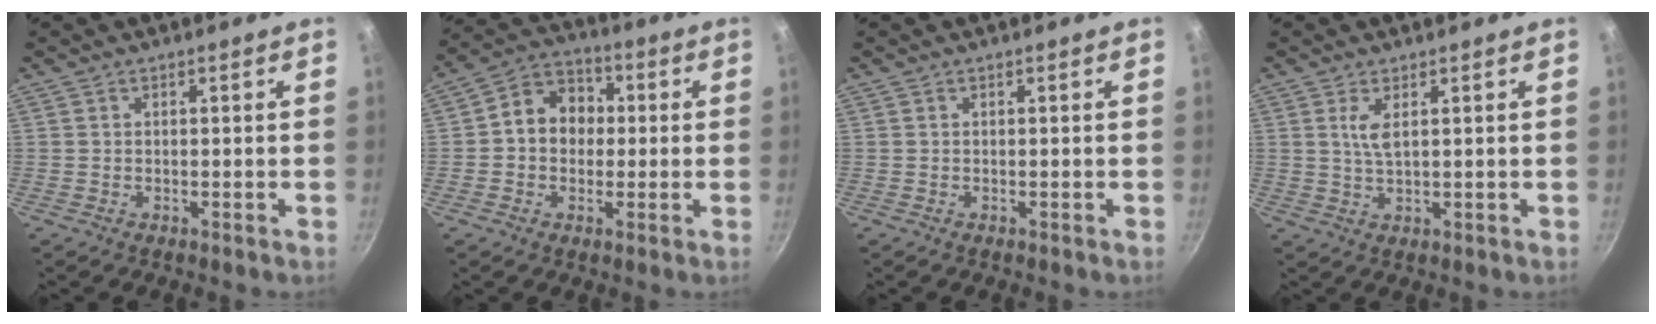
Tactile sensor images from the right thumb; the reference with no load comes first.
{"total": 9.8, "force": [0.4, 8.2, 5.4], "torque": [-0.049, 0.025, -0.014]}
{"total": 0.0}
{"total": 3.3, "force": [1.1, 1.1, 2.9], "torque": [-0.059, -0.010, 0.024]}